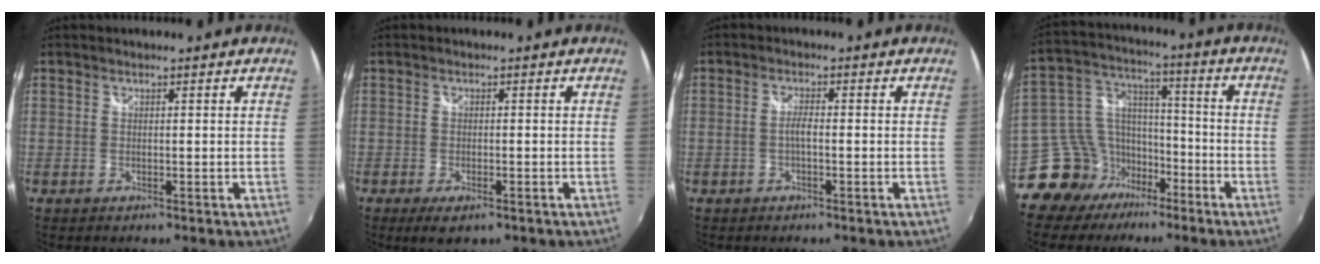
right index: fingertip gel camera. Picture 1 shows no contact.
{"total": 3.8, "force": [-2.3, 1.5, 2.7], "torque": [-0.057, -0.014, -0.038]}
{"total": 1.9, "force": [-0.7, 0.3, 1.8], "torque": [-0.037, 0.004, -0.015]}
{"total": 11.8, "force": [-8.0, 8.3, 2.6], "torque": [-0.069, 0.055, -0.139]}